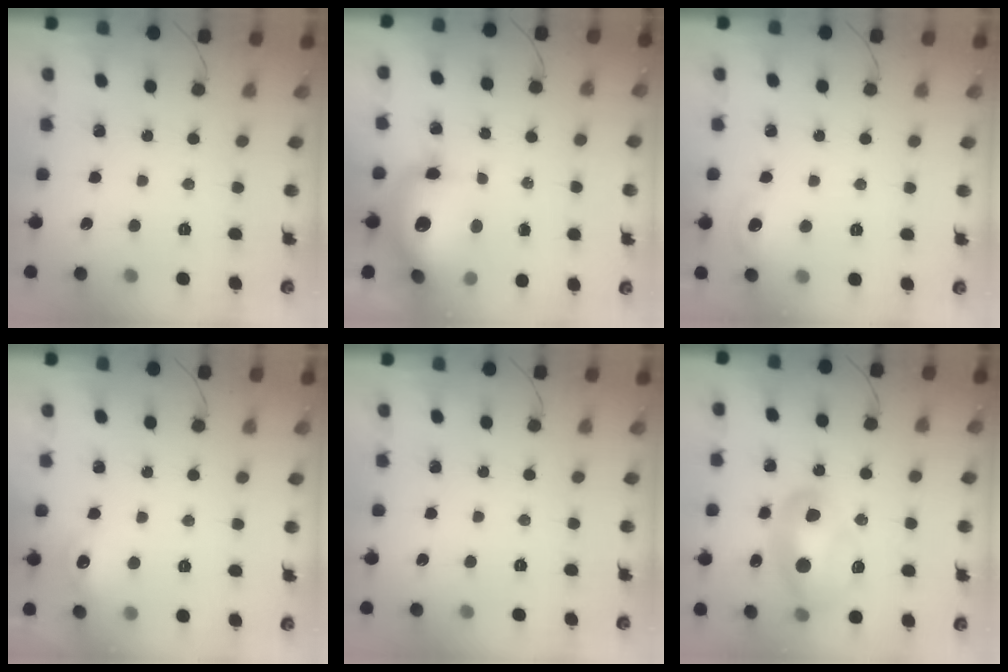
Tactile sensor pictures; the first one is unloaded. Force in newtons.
{"total": 17.0, "press": 16.6, "slide": 3.9}
{"total": 7.2, "press": 7.0, "slide": 1.7}
{"total": 7.4, "press": 7.4, "slide": 0.8}
{"total": 0.0}
{"total": 16.2, "press": 16.1, "slide": 0.9}